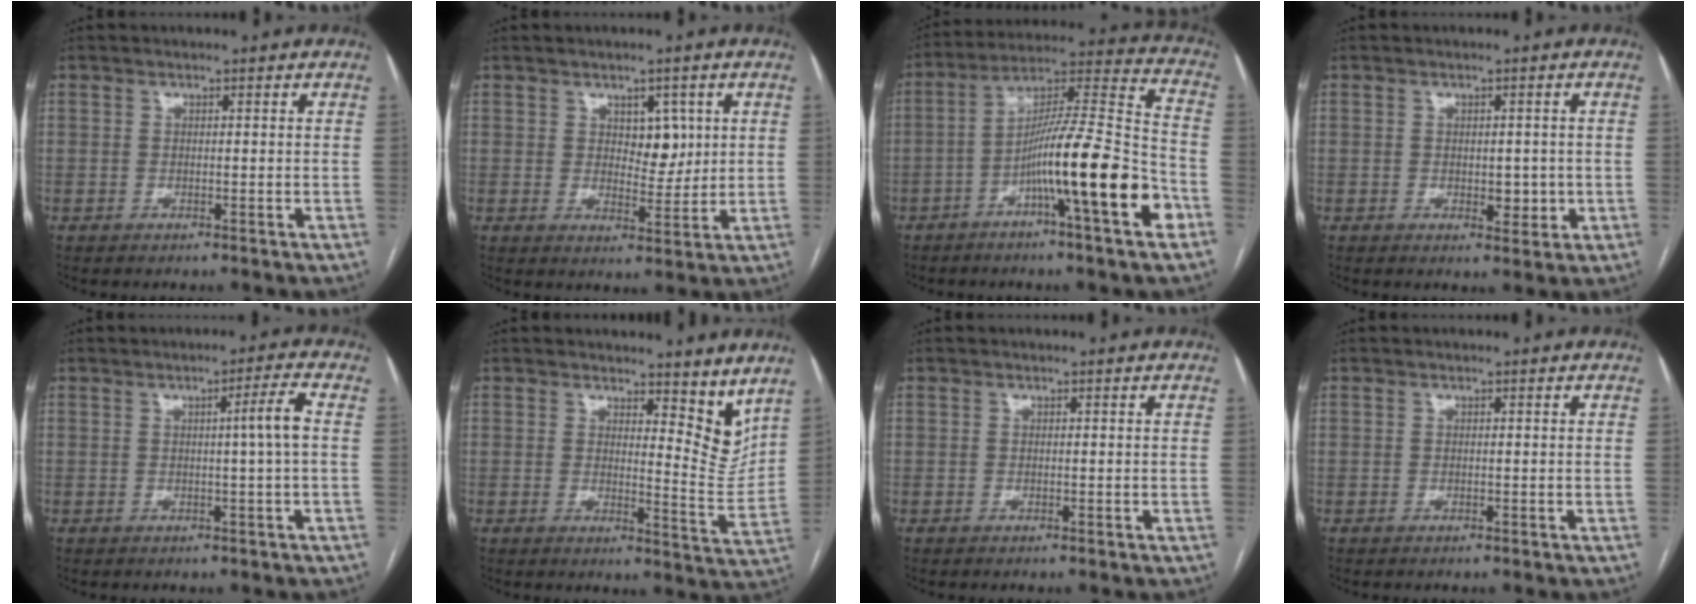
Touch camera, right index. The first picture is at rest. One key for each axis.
{"total": 4.8, "fx": 1.7, "fy": 2.7, "fz": 3.6, "tx": -0.047, "ty": -0.001, "tz": 0.030}
{"total": 17.9, "fx": -6.8, "fy": 0.2, "fz": 16.5, "tx": -0.271, "ty": 0.003, "tz": -0.116}
{"total": 3.3, "fx": -0.4, "fy": 1.8, "fz": 2.7, "tx": -0.031, "ty": -0.001, "tz": 0.001}
{"total": 3.8, "fx": 0.1, "fy": -1.0, "fz": 3.6, "tx": -0.054, "ty": 0.001, "tz": 0.003}
{"total": 7.6, "fx": 6.1, "fy": 2.5, "fz": 3.8, "tx": -0.038, "ty": -0.031, "tz": 0.074}
{"total": 0.0}
{"total": 0.0}